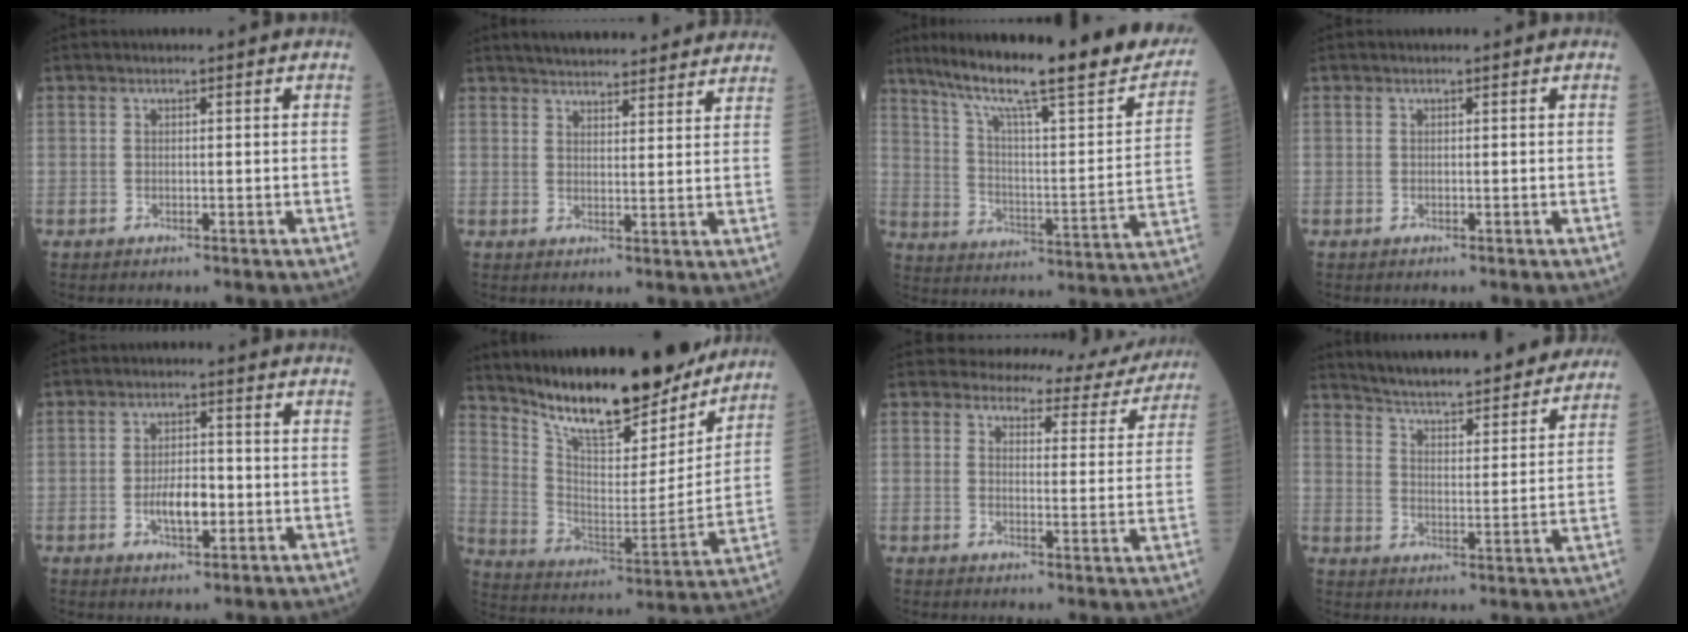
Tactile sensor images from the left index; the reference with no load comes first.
{"total": 16.6, "force": [15.2, 3.1, 6.0], "torque": [-0.072, 0.028, 0.195]}
{"total": 28.4, "force": [22.7, 2.9, 16.8], "torque": [-0.270, -0.025, 0.314]}
{"total": 0.0}
{"total": 5.1, "force": [-1.3, 2.1, 4.5], "torque": [-0.085, 0.002, -0.023]}
{"total": 21.8, "force": [18.7, 5.0, 10.0], "torque": [-0.167, -0.030, 0.294]}
{"total": 11.3, "force": [10.9, 2.9, 1.0], "torque": [0.006, -0.024, 0.106]}
{"total": 23.3, "force": [21.5, 2.8, 8.5], "torque": [-0.123, -0.028, 0.284]}